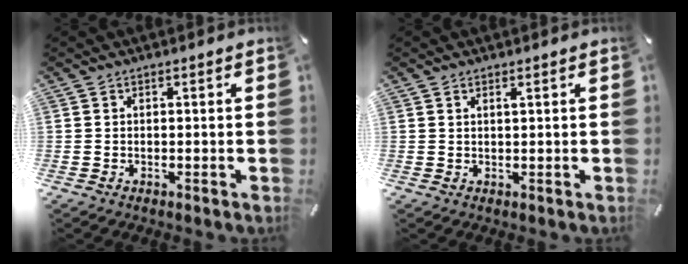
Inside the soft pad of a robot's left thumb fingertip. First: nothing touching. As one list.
[{"total": 0.8, "force": [0.6, 0.0, 0.5], "torque": [-0.010, -0.001, 0.011]}]